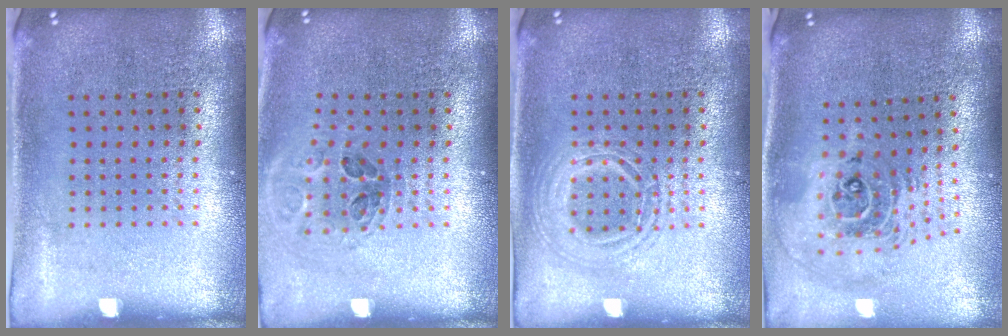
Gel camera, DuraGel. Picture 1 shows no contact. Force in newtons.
{"total": 1.0, "press": 1.0, "slide": 0.1}
{"total": 2.3, "press": 2.3, "slide": 0.2}
{"total": 2.3, "press": 1.8, "slide": 1.5}